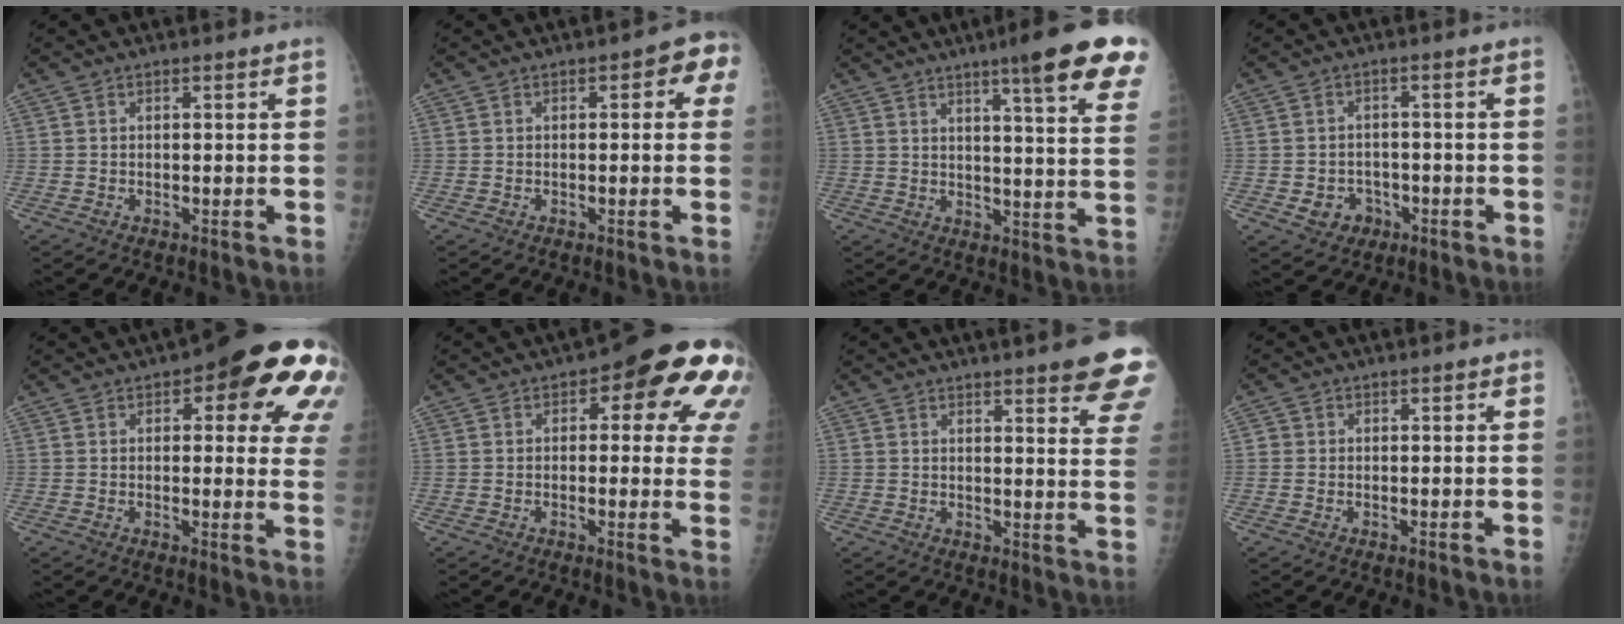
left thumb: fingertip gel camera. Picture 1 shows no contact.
{"total": 4.5, "force": [0.7, 2.5, 3.7], "torque": [-0.015, 0.015, -0.003]}
{"total": 17.6, "force": [11.2, 1.5, 13.6], "torque": [-0.158, -0.043, 0.130]}
{"total": 4.6, "force": [-1.8, 4.0, 1.5], "torque": [-0.003, 0.012, -0.020]}
{"total": 19.5, "force": [7.7, 7.2, 16.4], "torque": [-0.161, -0.012, 0.084]}
{"total": 16.3, "force": [5.1, 7.1, 13.8], "torque": [-0.110, -0.002, 0.046]}
{"total": 14.6, "force": [10.1, 2.6, 10.3], "torque": [-0.101, -0.043, 0.108]}
{"total": 1.5, "force": [0.1, 1.4, 0.3], "torque": [0.007, 0.004, -0.003]}